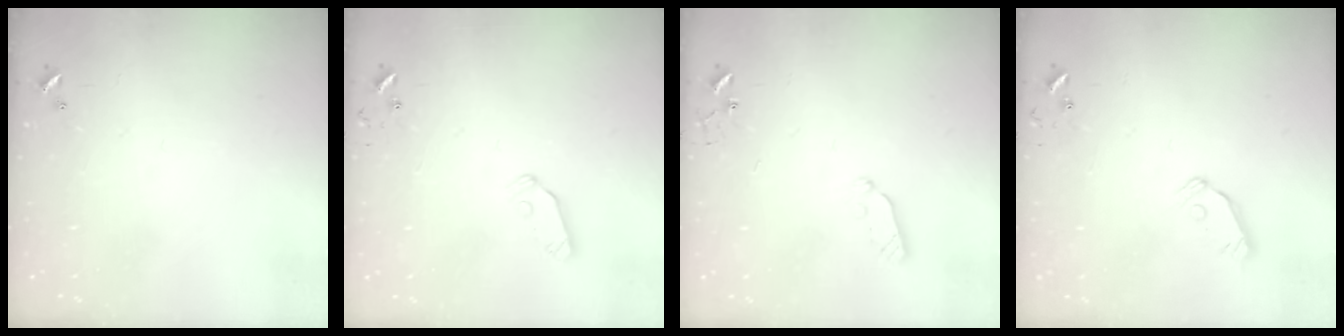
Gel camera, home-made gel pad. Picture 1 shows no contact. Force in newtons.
{"total": 5.1, "press": 5.0, "slide": 0.4}
{"total": 4.8, "press": 4.7, "slide": 0.6}
{"total": 5.5, "press": 5.4, "slide": 0.9}